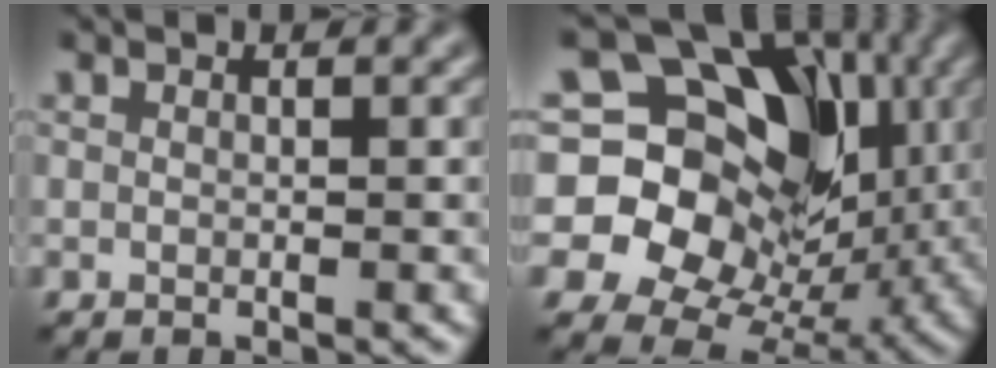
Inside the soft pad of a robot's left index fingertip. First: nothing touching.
{"total": 18.5, "force": [3.7, 15.3, 9.8], "torque": [-0.192, 0.033, 0.065]}